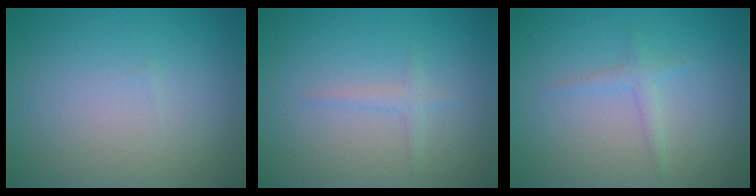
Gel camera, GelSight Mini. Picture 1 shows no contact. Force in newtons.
{"total": 1.1, "press": 1.1, "slide": 0.0}
{"total": 1.1, "press": 1.1, "slide": 0.1}